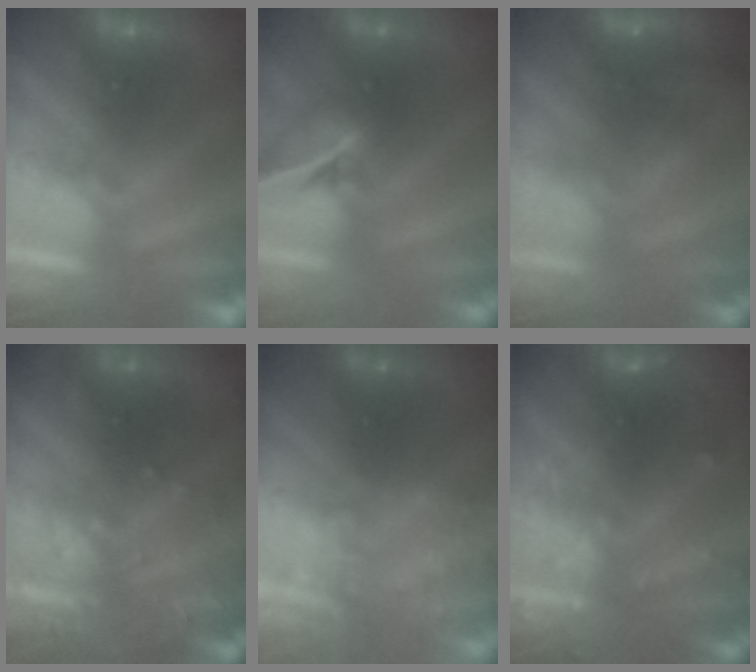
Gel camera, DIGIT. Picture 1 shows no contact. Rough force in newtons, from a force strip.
{"total": 6.1}
{"total": 9.3}
{"total": 3.3}
{"total": 2.3}
{"total": 5.8}